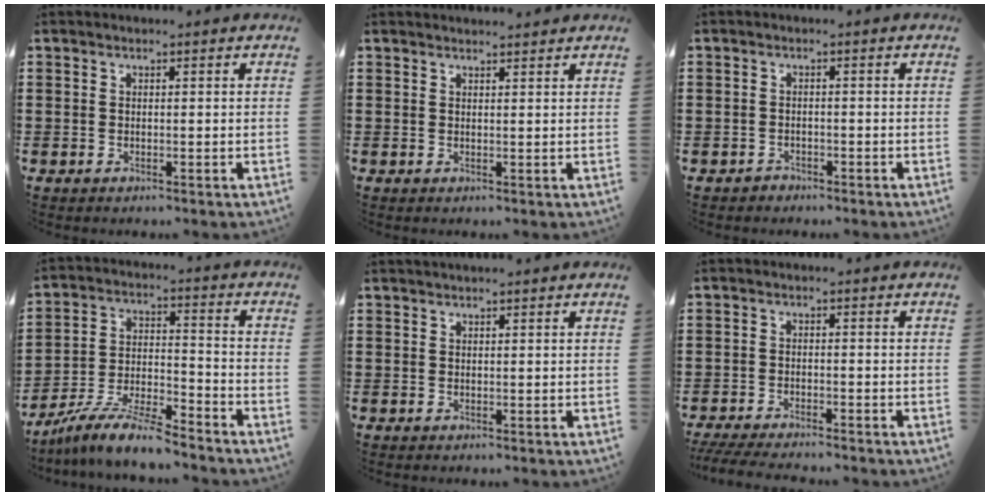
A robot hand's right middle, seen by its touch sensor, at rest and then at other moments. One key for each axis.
{"total": 1.2, "fx": 1.2, "fy": -0.2, "fz": 0.1, "tx": -0.004, "ty": -0.002, "tz": 0.022}
{"total": 1.3, "fx": -1.2, "fy": 0.6, "fz": -0.1, "tx": 0.000, "ty": 0.005, "tz": -0.028}
{"total": 8.7, "fx": -8.0, "fy": 0.6, "fz": 3.4, "tx": -0.067, "ty": 0.009, "tz": -0.156}
{"total": 0.5, "fx": 0.5, "fy": -0.1, "fz": 0.1, "tx": -0.003, "ty": 0.001, "tz": 0.009}
{"total": 3.4, "fx": -3.2, "fy": 0.1, "fz": 1.0, "tx": -0.030, "ty": -0.007, "tz": -0.069}